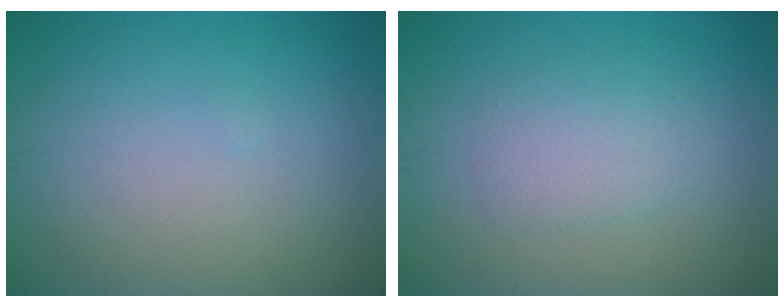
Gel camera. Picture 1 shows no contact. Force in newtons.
{"total": 2.4, "press": 2.4, "slide": 0.2}